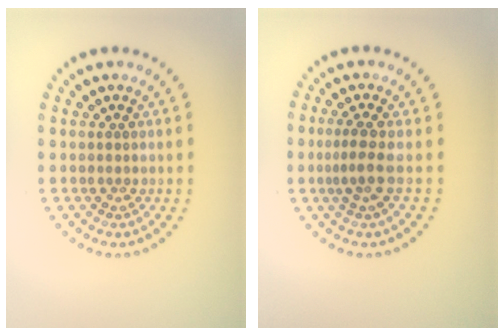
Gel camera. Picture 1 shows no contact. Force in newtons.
{"total": 2.3, "press": 1.5, "slide": 1.8}